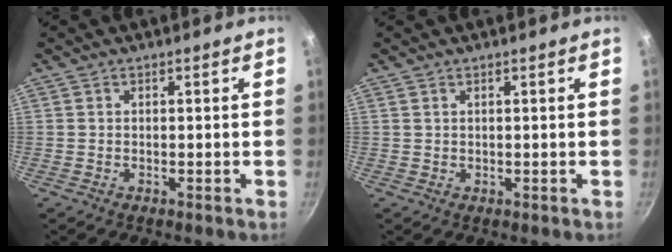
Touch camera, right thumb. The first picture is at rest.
{"total": 0.6, "force": [0.5, 0.3, 0.2], "torque": [-0.001, -0.005, 0.007]}